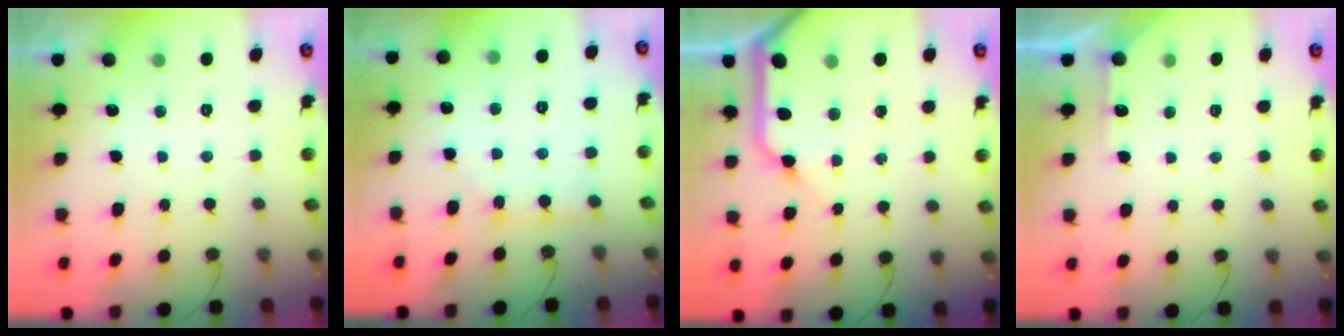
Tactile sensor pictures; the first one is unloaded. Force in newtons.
{"total": 2.5, "press": 2.5, "slide": 0.3}
{"total": 12.1, "press": 12.0, "slide": 1.4}
{"total": 4.1, "press": 4.1, "slide": 0.6}